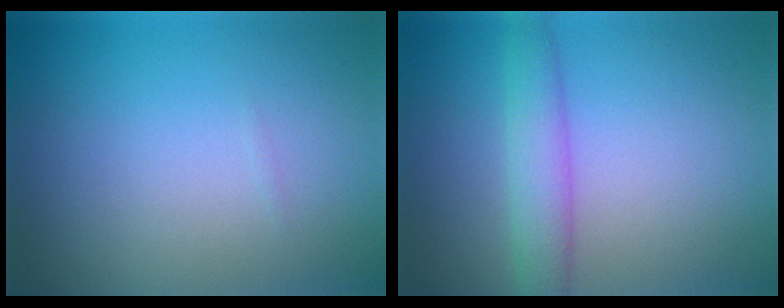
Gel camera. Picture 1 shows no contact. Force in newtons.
{"total": 3.2, "press": 3.2, "slide": 0.1}